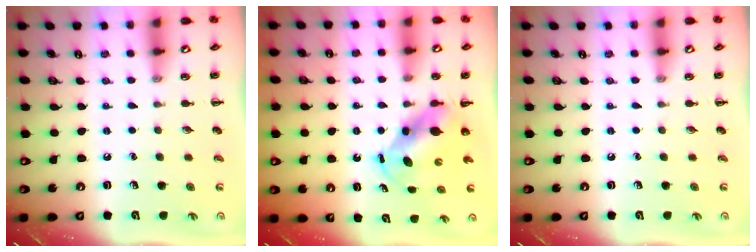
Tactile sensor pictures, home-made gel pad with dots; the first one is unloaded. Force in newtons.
{"total": 5.4, "press": 5.3, "slide": 1.1}
{"total": 0.0}